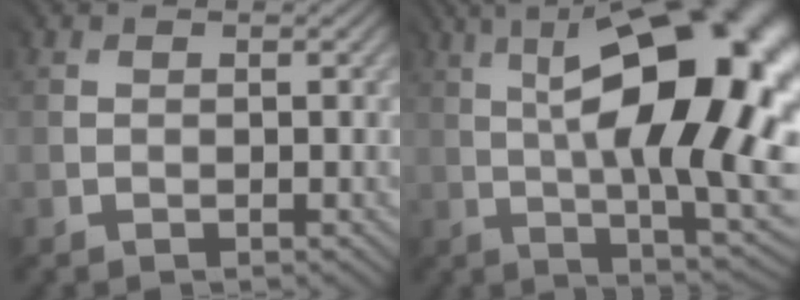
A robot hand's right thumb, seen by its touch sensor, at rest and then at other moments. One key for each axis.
{"total": 18.5, "fx": 2.5, "fy": 7.0, "fz": 17.0, "tx": -0.214, "ty": 0.033, "tz": 0.028}